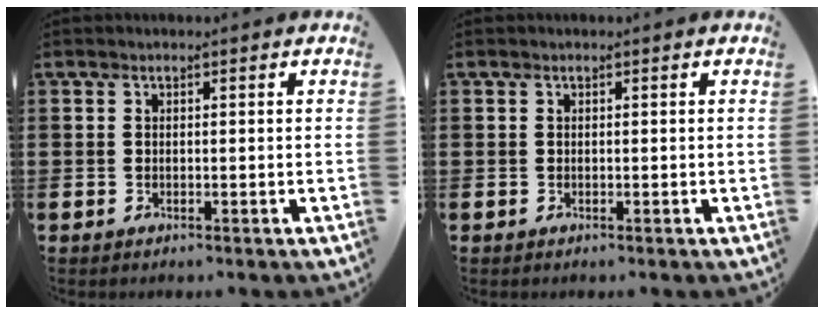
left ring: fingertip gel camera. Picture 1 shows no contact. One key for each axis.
{"total": 0.0}